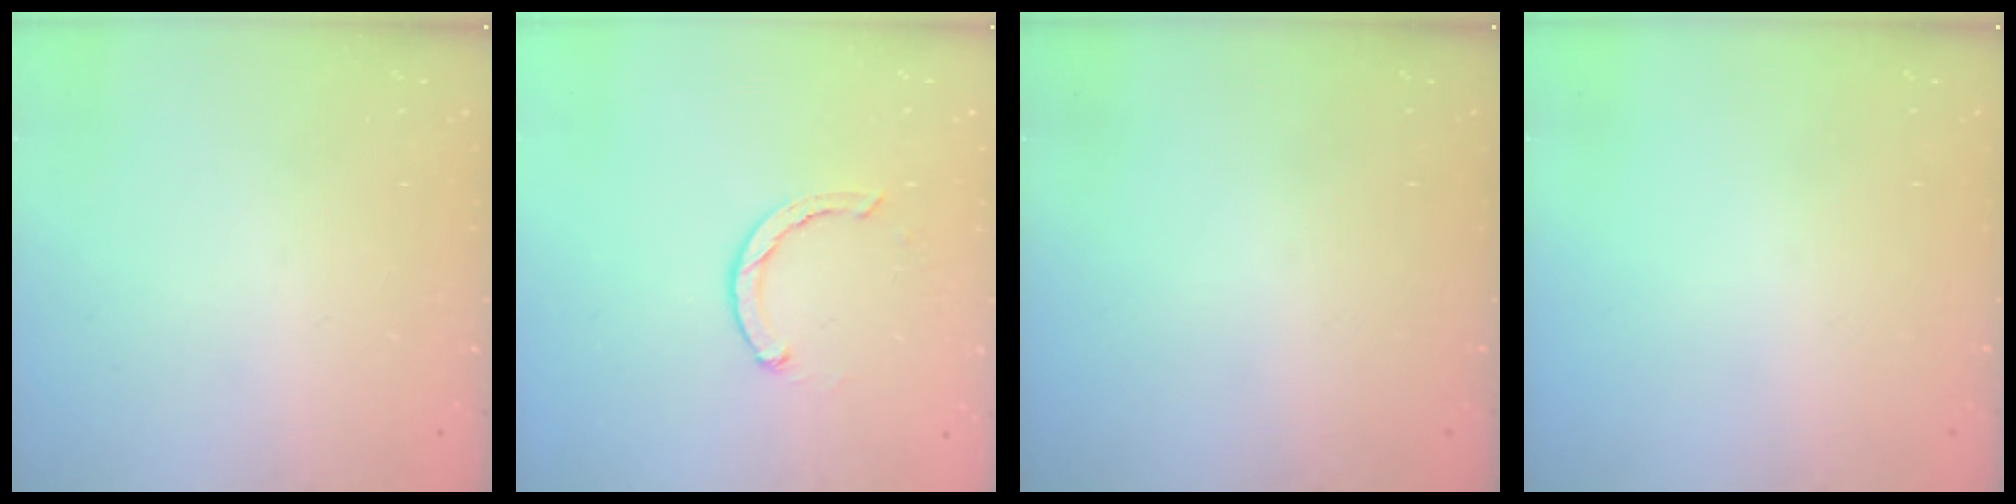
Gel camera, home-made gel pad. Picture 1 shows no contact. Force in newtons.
{"total": 2.4, "press": 2.4, "slide": 0.1}
{"total": 0.0}
{"total": 0.0}